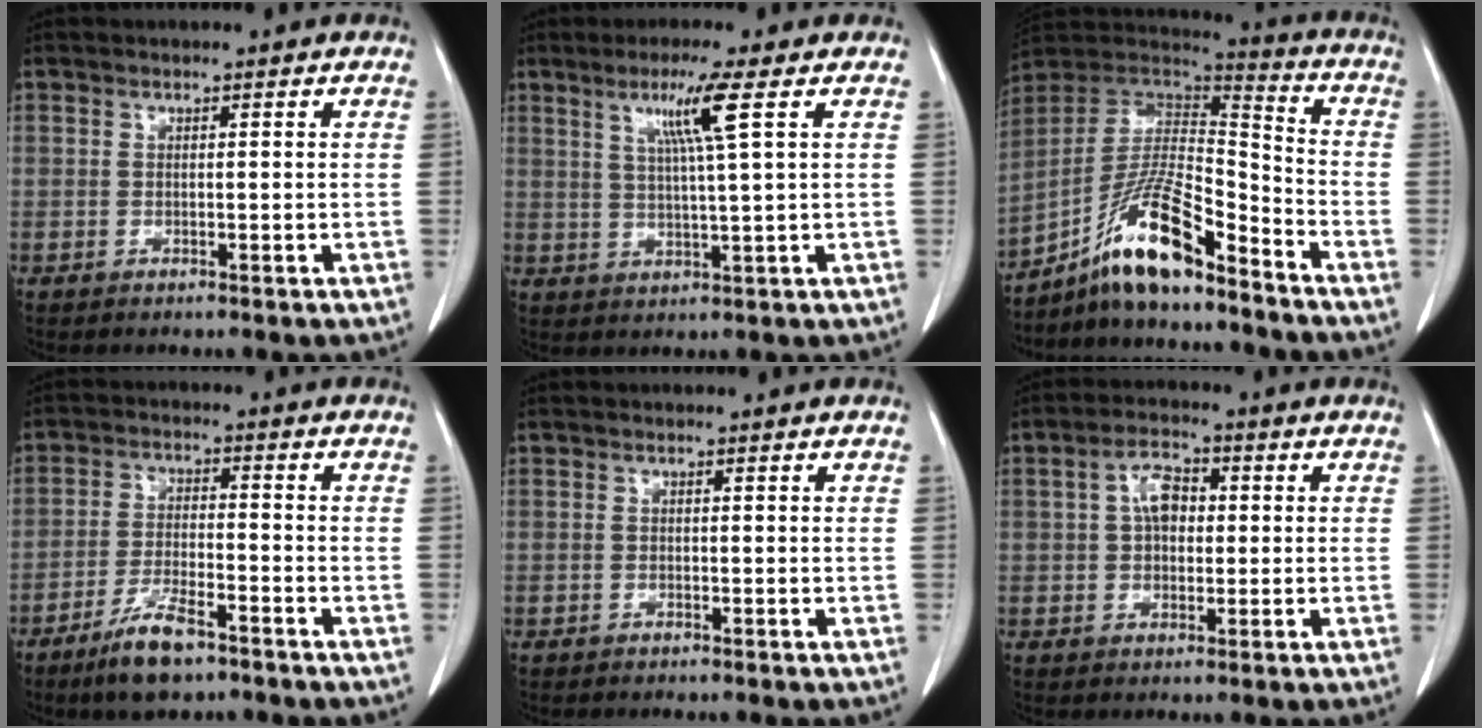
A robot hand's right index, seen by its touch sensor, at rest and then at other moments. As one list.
[{"total": 6.4, "force": [2.7, -1.3, 5.6], "torque": [-0.109, -0.005, 0.053]}, {"total": 14.4, "force": [-10.2, 2.2, 9.9], "torque": [-0.184, 0.016, -0.183]}, {"total": 7.5, "force": [-5.2, 1.6, 5.1], "torque": [-0.105, -0.010, -0.094]}, {"total": 0.0}, {"total": 5.5, "force": [0.8, 3.6, 4.2], "torque": [-0.077, 0.016, 0.013]}]